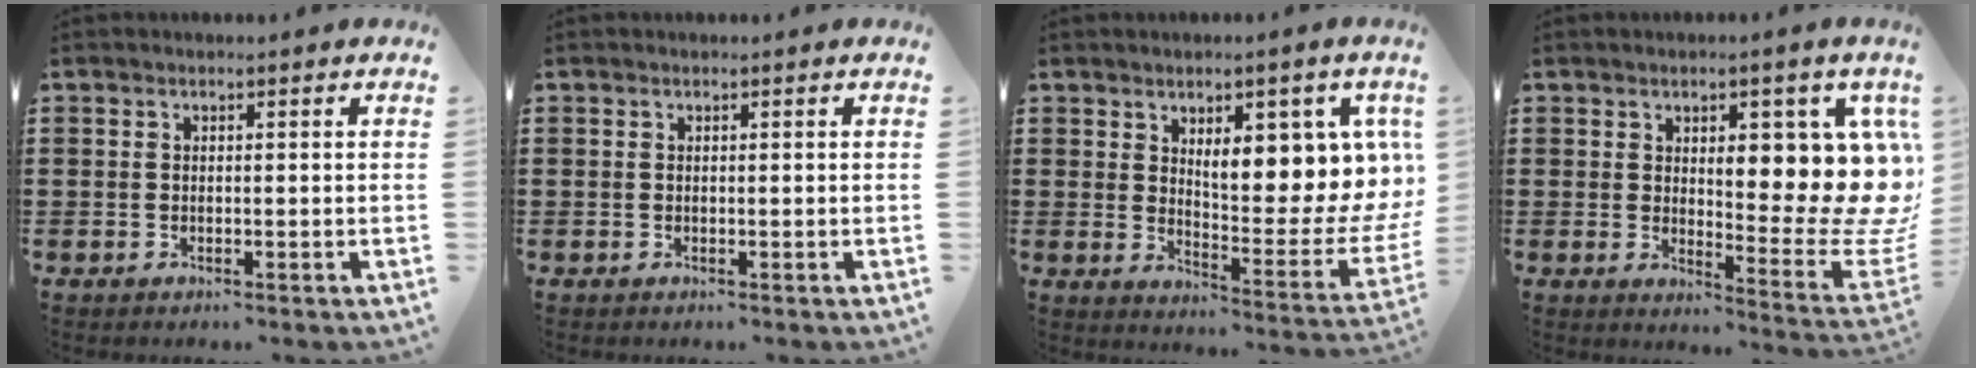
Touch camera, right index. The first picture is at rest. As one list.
[{"total": 0.0}, {"total": 10.1, "force": [4.8, 4.0, 7.9], "torque": [-0.102, -0.045, 0.074]}, {"total": 11.6, "force": [4.1, 5.2, 9.5], "torque": [-0.105, -0.047, 0.066]}]